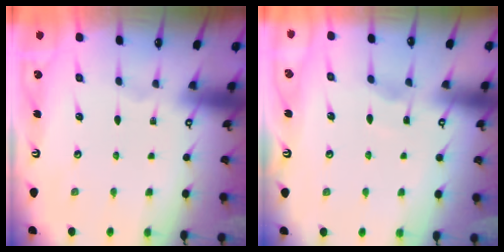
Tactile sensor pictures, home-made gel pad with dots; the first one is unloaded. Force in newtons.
{"total": 3.0, "press": 2.9, "slide": 0.4}